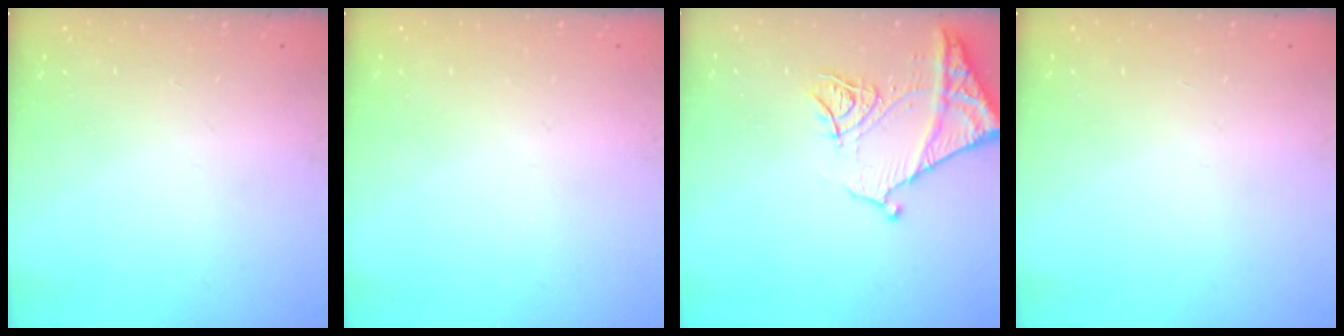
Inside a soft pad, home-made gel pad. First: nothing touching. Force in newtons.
{"total": 0.0}
{"total": 11.9, "press": 11.8, "slide": 1.4}
{"total": 0.0}